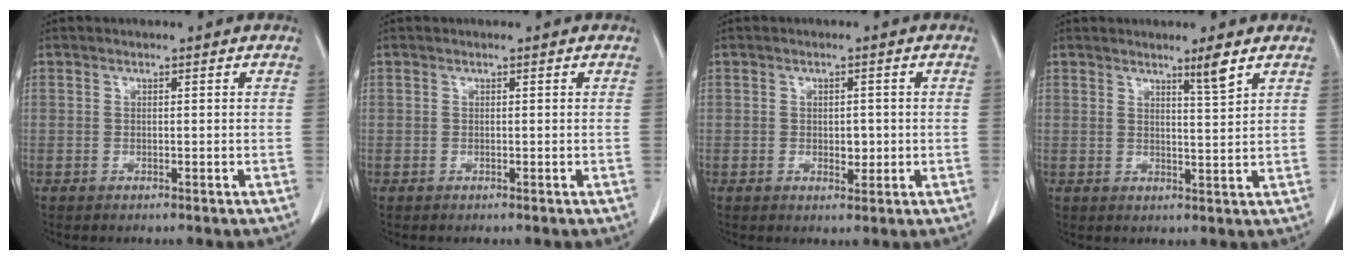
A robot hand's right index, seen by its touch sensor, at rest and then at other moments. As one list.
[{"total": 0.0}, {"total": 2.4, "force": [-0.2, 1.4, 1.9], "torque": [-0.024, 0.001, 0.005]}, {"total": 3.3, "force": [2.4, -0.6, 2.2], "torque": [-0.038, -0.007, 0.046]}]